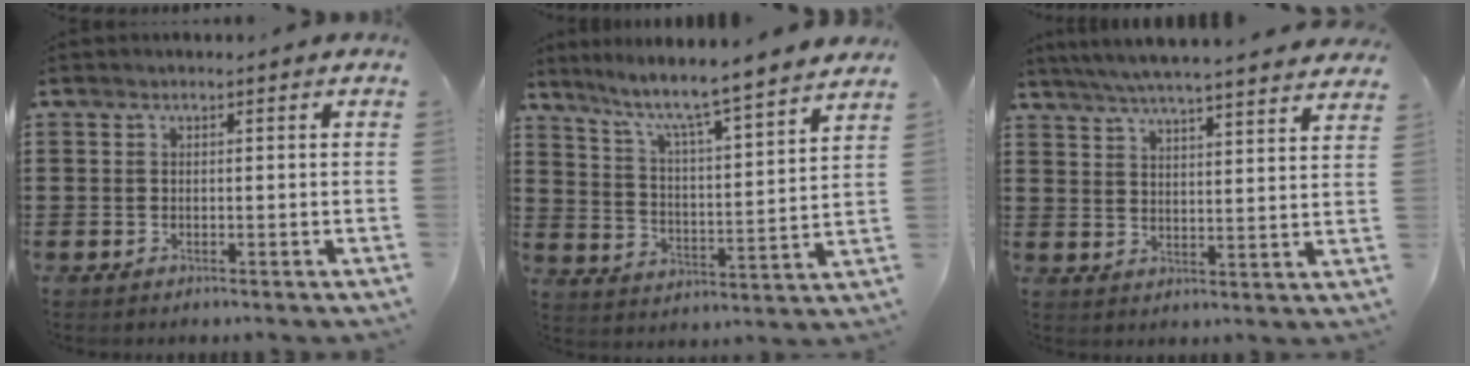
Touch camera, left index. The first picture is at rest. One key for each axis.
{"total": 6.2, "fx": 5.4, "fy": -0.9, "fz": 2.9, "tx": -0.080, "ty": -0.052, "tz": 0.082}
{"total": 5.6, "fx": 5.2, "fy": -0.4, "fz": 2.0, "tx": -0.057, "ty": -0.029, "tz": 0.091}